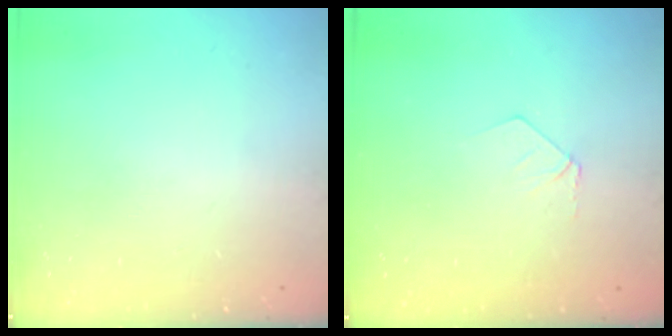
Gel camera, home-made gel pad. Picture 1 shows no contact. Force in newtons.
{"total": 3.4, "press": 3.4, "slide": 0.3}